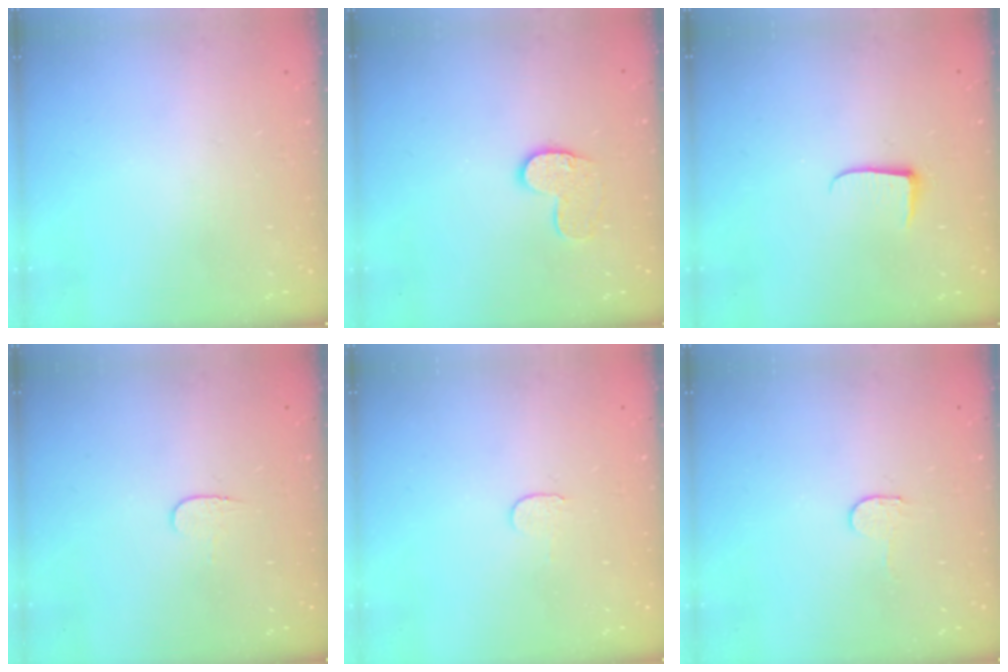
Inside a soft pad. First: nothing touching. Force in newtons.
{"total": 9.1, "press": 9.0, "slide": 0.6}
{"total": 4.9, "press": 4.8, "slide": 0.6}
{"total": 4.0, "press": 4.0, "slide": 0.4}
{"total": 3.8, "press": 3.8, "slide": 0.4}
{"total": 2.3, "press": 2.3, "slide": 0.2}